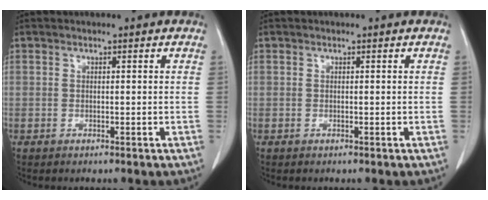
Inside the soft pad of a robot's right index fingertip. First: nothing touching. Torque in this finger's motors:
{"motor_torque": [0.00, 0.00, 0.00, 0.00]}